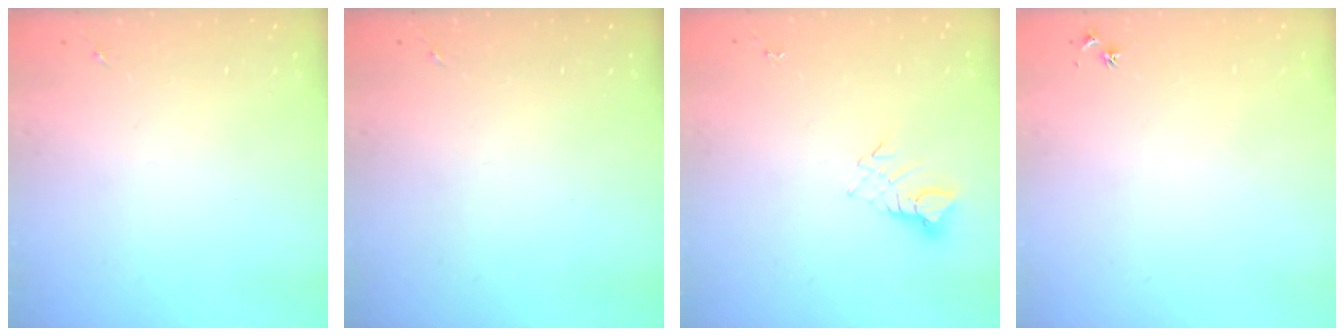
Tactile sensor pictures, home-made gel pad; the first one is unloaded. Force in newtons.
{"total": 0.0}
{"total": 3.7, "press": 3.7, "slide": 0.2}
{"total": 3.0, "press": 2.9, "slide": 0.4}